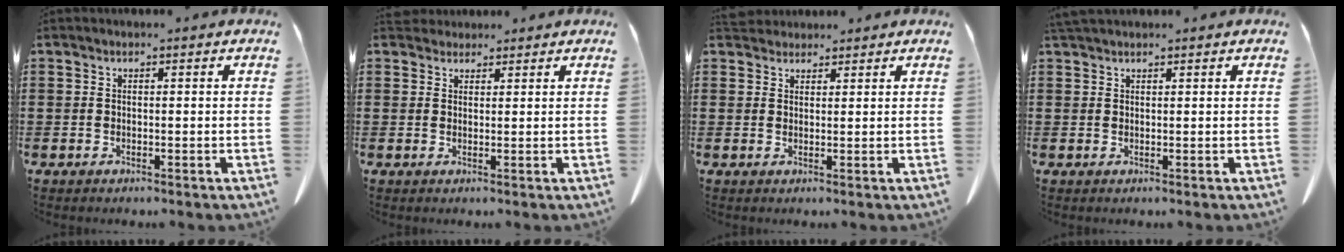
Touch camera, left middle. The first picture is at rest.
{"total": 2.4, "force": [2.2, 1.0, 0.3], "torque": [-0.006, -0.003, 0.042]}
{"total": 2.6, "force": [2.4, 0.8, 0.3], "torque": [-0.015, -0.003, 0.048]}
{"total": 1.5, "force": [1.3, 0.3, 0.5], "torque": [-0.015, -0.001, 0.027]}